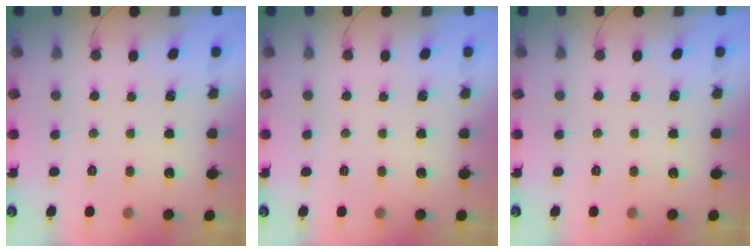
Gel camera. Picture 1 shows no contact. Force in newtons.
{"total": 0.0}
{"total": 0.0}